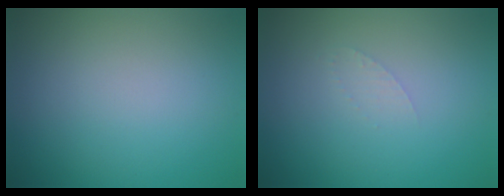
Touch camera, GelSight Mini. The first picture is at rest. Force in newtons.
{"total": 0.7, "press": 0.7, "slide": 0.1}